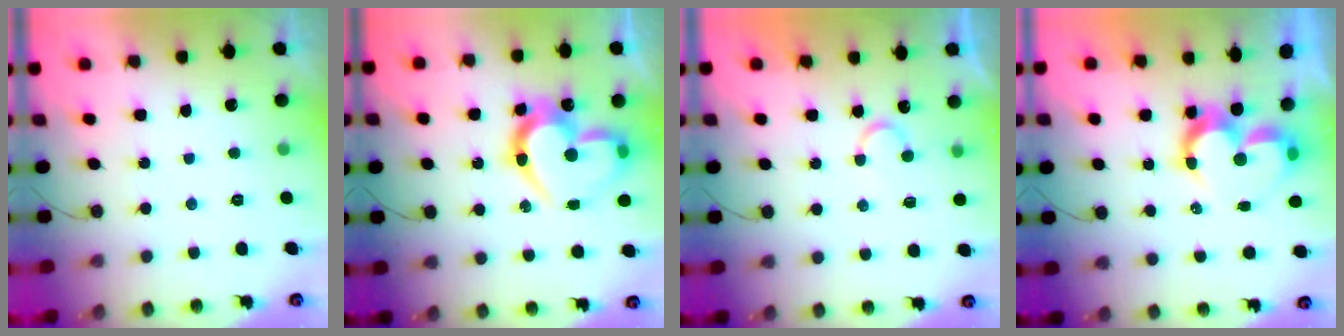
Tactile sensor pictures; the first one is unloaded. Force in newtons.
{"total": 19.6, "press": 19.6, "slide": 1.2}
{"total": 5.5, "press": 5.5, "slide": 0.4}
{"total": 9.0, "press": 9.0, "slide": 0.7}